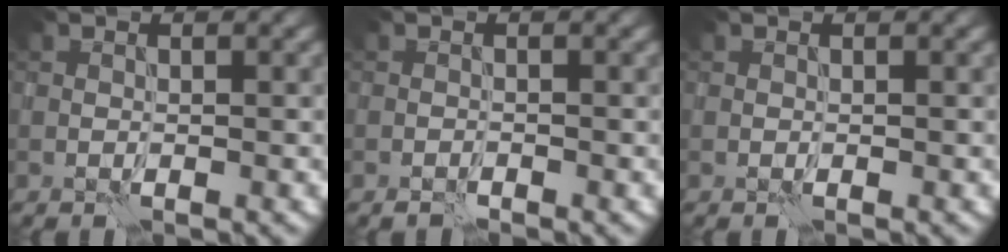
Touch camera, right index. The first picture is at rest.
{"total": 0.6, "force": [-0.5, 0.1, 0.2], "torque": [-0.002, 0.003, -0.012]}
{"total": 0.0}